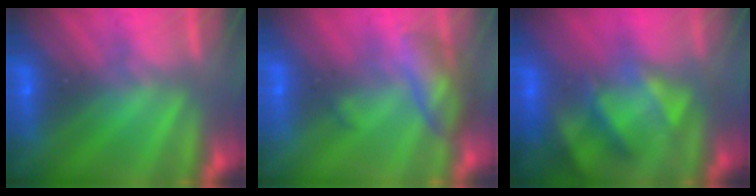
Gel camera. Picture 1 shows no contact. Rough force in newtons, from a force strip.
{"total": 2.7}
{"total": 4.9}